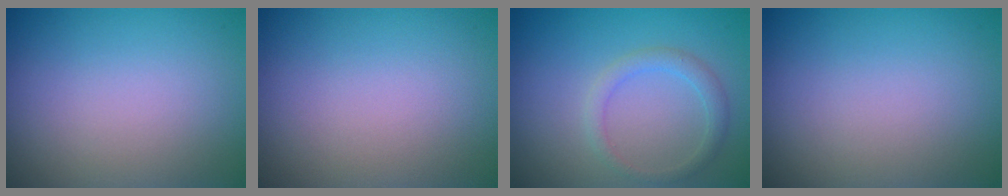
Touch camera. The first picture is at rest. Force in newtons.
{"total": 0.0}
{"total": 1.8, "press": 1.8, "slide": 0.2}
{"total": 0.0}